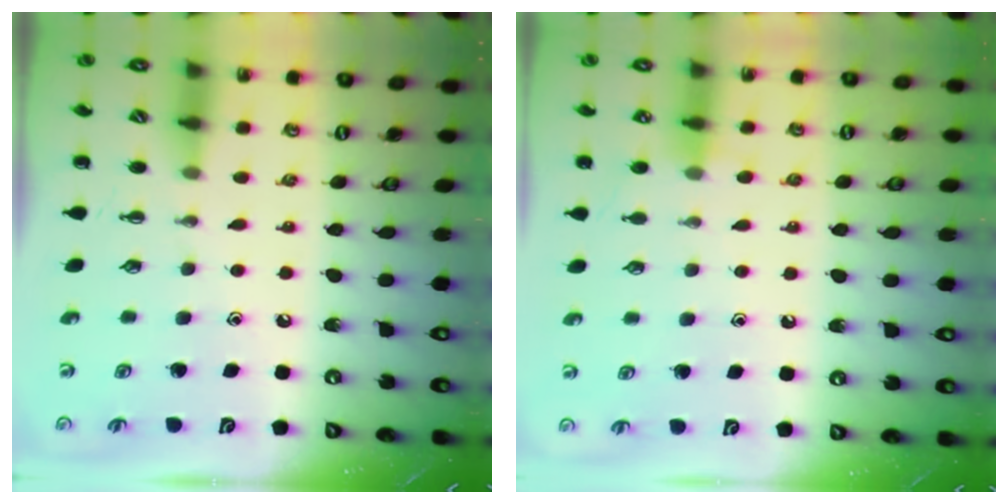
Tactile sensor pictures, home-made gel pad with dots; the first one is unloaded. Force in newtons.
{"total": 6.9, "press": 6.4, "slide": 2.7}